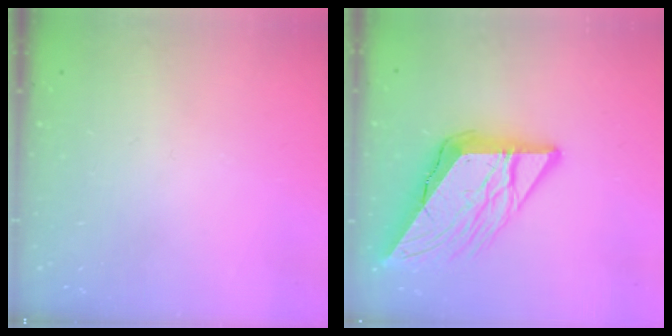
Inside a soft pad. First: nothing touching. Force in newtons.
{"total": 15.9, "press": 15.8, "slide": 1.7}